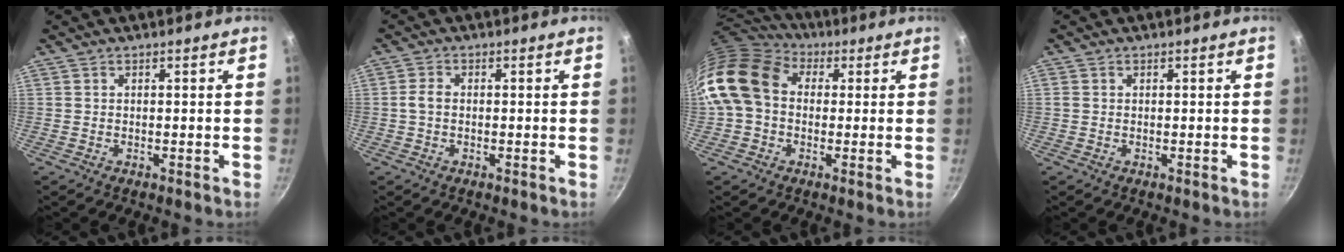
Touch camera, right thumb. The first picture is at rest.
{"total": 2.3, "force": [-0.2, 1.6, 1.7], "torque": [-0.034, 0.011, -0.006]}
{"total": 14.2, "force": [1.7, 11.0, 8.8], "torque": [-0.145, 0.023, 0.014]}
{"total": 0.9, "force": [0.2, 0.8, 0.4], "torque": [-0.008, 0.003, 0.002]}